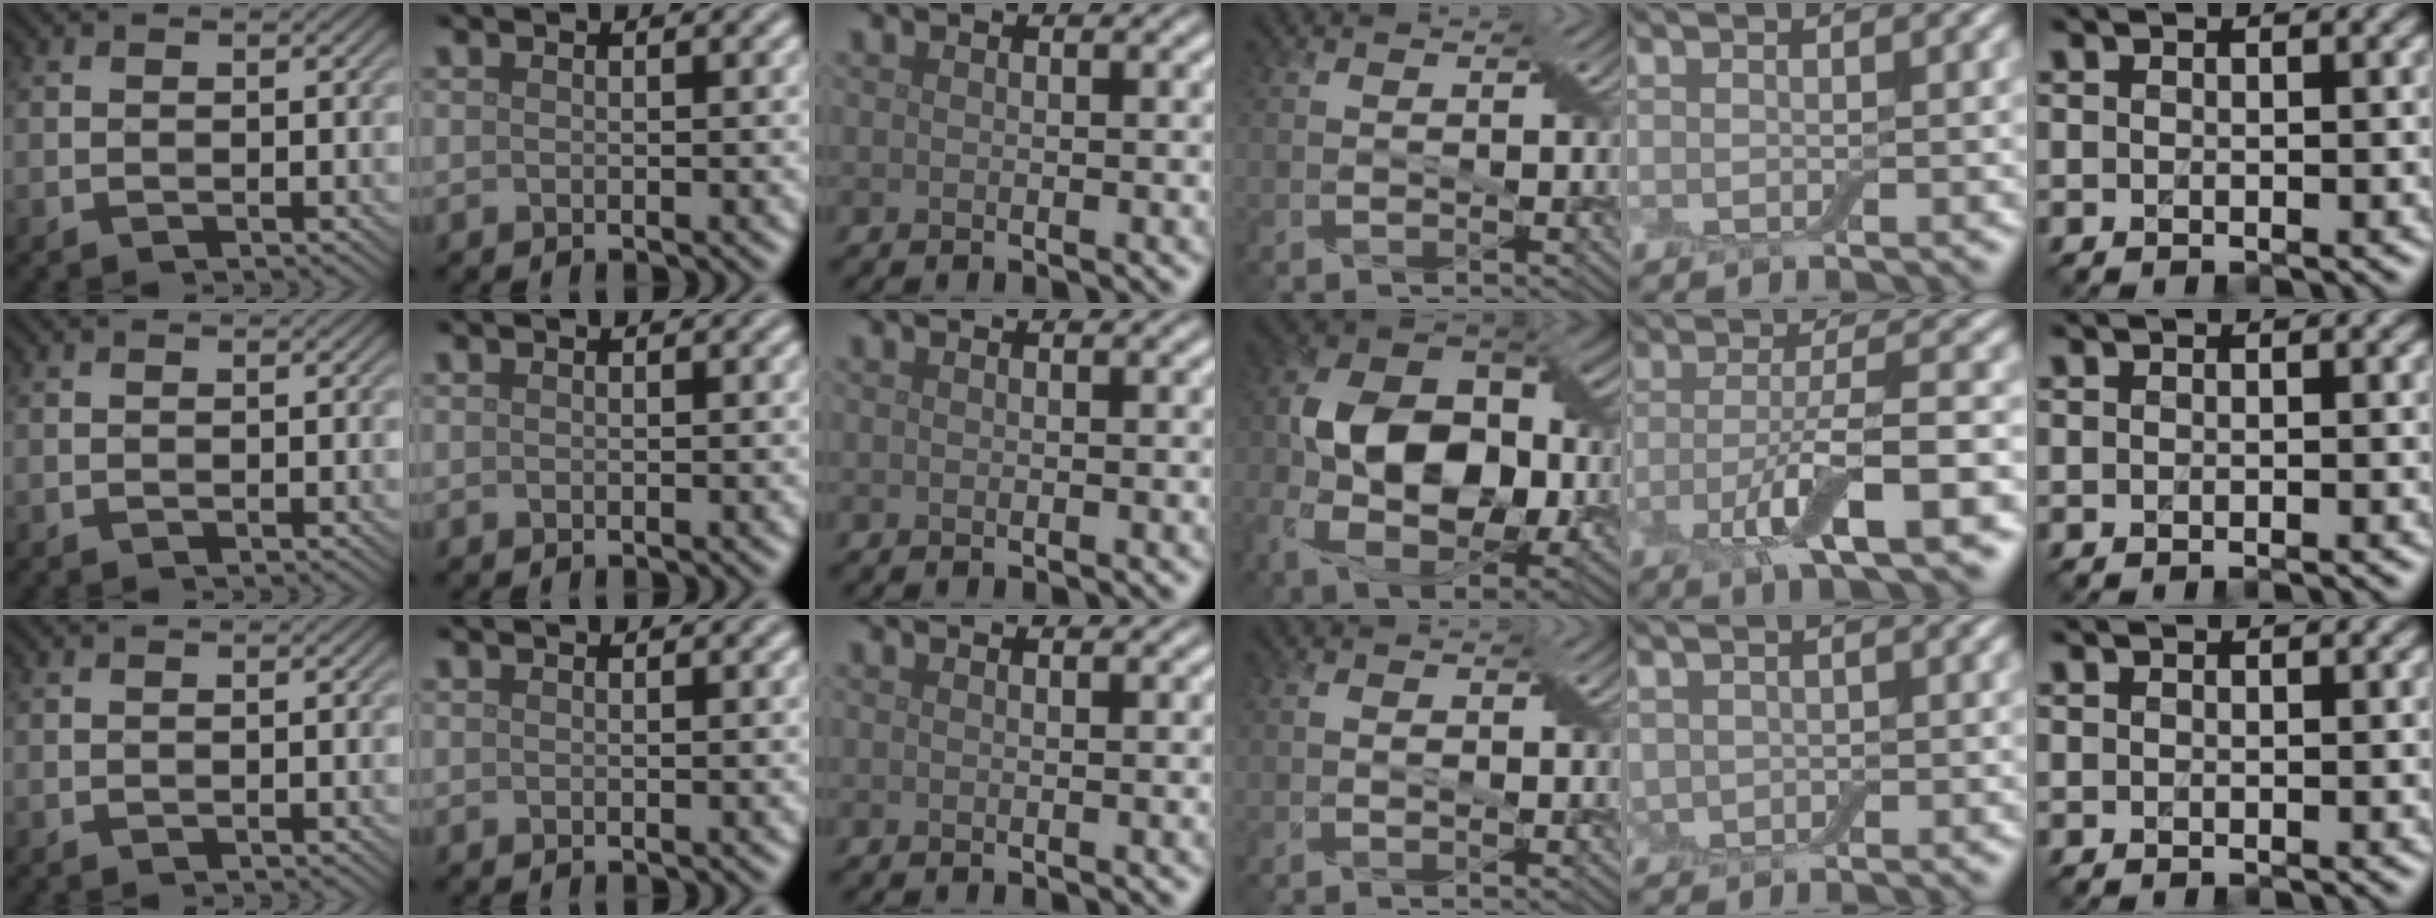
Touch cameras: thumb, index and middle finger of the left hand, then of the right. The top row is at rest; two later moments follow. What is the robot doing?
{"motion": "insert", "object": "backpack"}